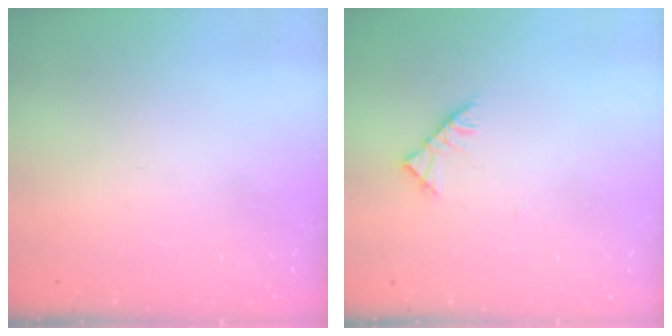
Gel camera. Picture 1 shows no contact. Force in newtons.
{"total": 4.5, "press": 4.5, "slide": 0.9}